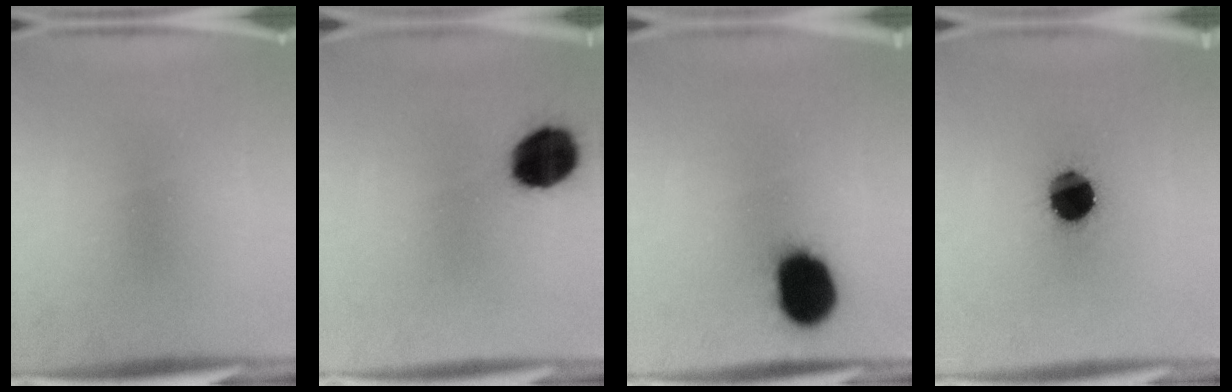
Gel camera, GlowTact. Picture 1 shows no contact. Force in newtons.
{"total": 14.4}
{"total": 17.1}
{"total": 14.1}